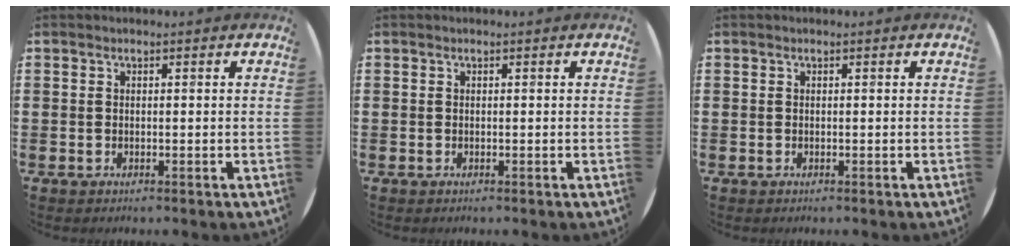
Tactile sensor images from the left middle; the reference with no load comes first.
{"total": 0.0}
{"total": 0.0}